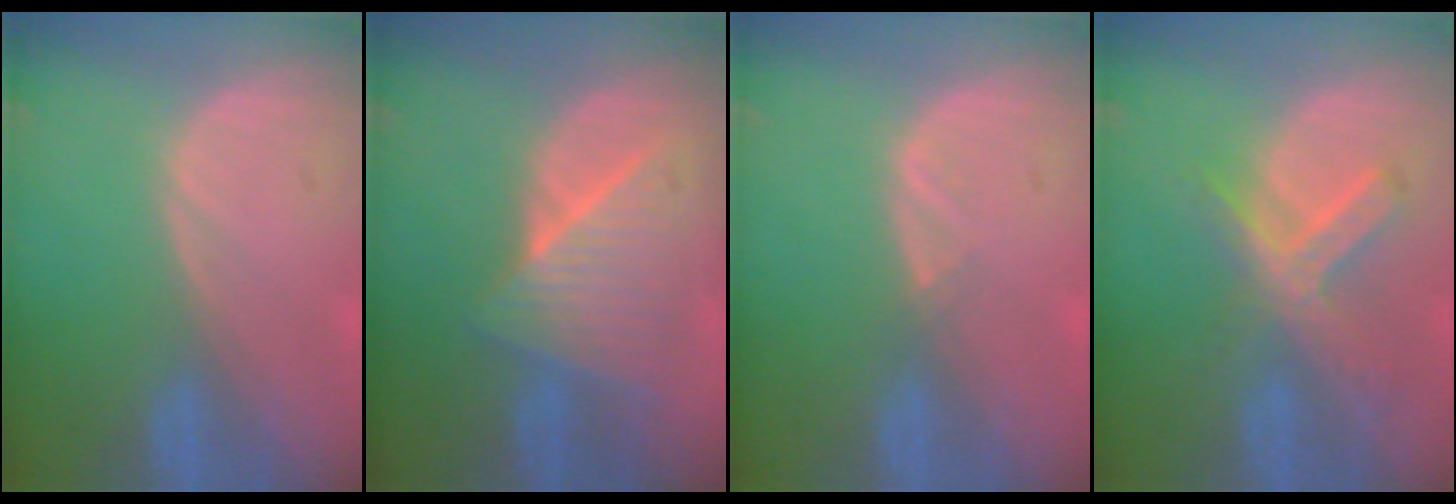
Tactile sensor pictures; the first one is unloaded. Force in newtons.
{"total": 7.0, "press": 7.0, "slide": 0.2}
{"total": 1.0, "press": 0.9, "slide": 0.5}
{"total": 7.4, "press": 6.4, "slide": 3.8}